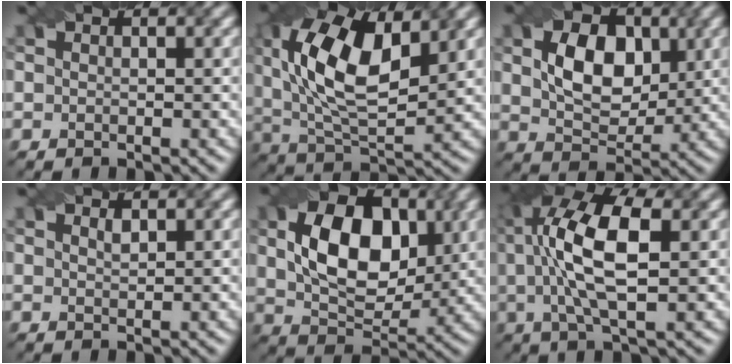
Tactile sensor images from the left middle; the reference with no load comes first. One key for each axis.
{"total": 11.5, "fx": 3.3, "fy": 5.3, "fz": 9.7, "tx": -0.180, "ty": 0.010, "tz": 0.053}
{"total": 6.7, "fx": 1.5, "fy": 4.5, "fz": 4.8, "tx": -0.090, "ty": 0.000, "tz": 0.025}
{"total": 0.7, "fx": 0.5, "fy": 0.2, "fz": 0.4, "tx": -0.010, "ty": -0.001, "tz": 0.011}
{"total": 9.5, "fx": 1.8, "fy": 6.0, "fz": 7.1, "tx": -0.132, "ty": 0.004, "tz": 0.037}
{"total": 9.7, "fx": 1.8, "fy": 3.7, "fz": 8.8, "tx": -0.172, "ty": 0.018, "tz": 0.026}